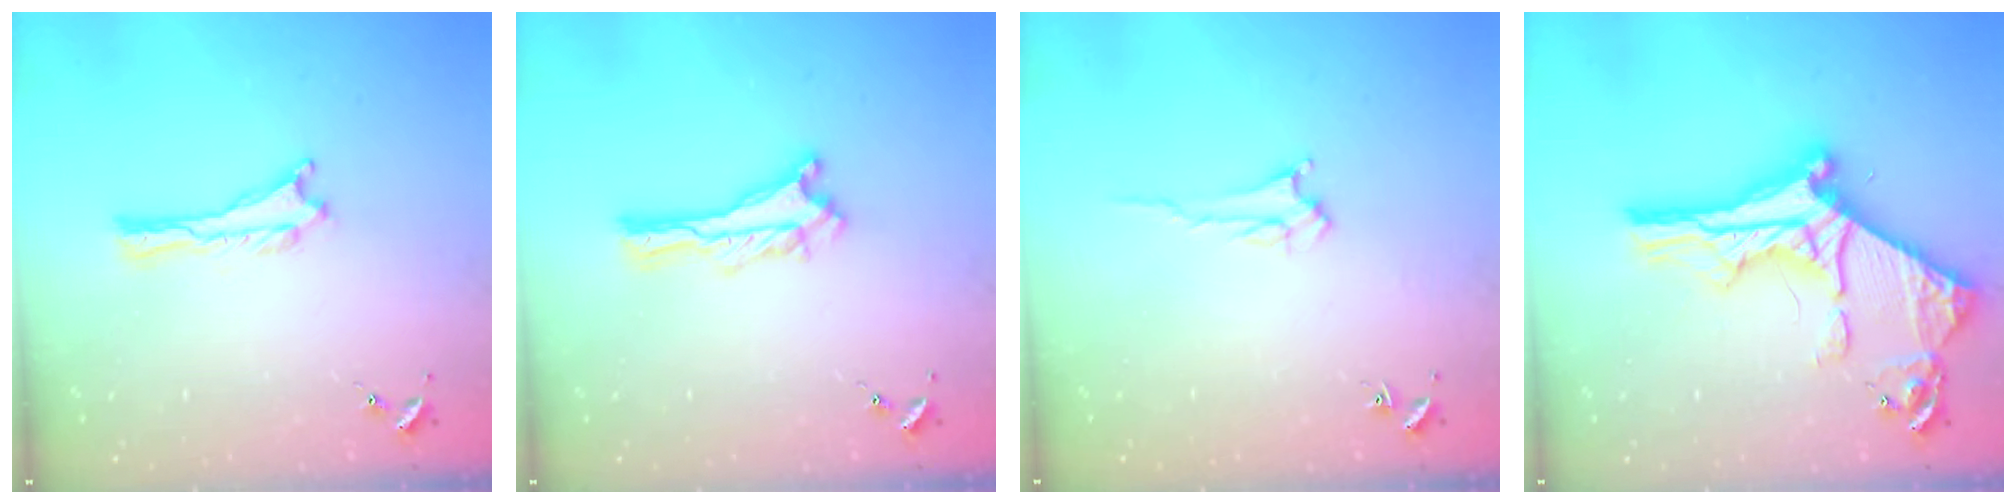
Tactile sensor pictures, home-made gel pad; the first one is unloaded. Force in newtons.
{"total": 0.0}
{"total": 2.8, "press": 2.8, "slide": 0.4}
{"total": 11.5, "press": 11.5, "slide": 1.2}